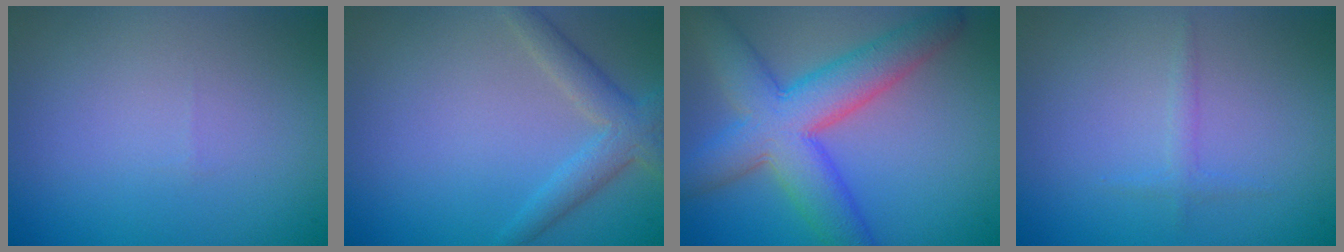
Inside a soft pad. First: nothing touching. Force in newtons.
{"total": 3.1, "press": 3.1, "slide": 0.2}
{"total": 8.4, "press": 8.4, "slide": 0.4}
{"total": 0.9, "press": 0.9, "slide": 0.0}